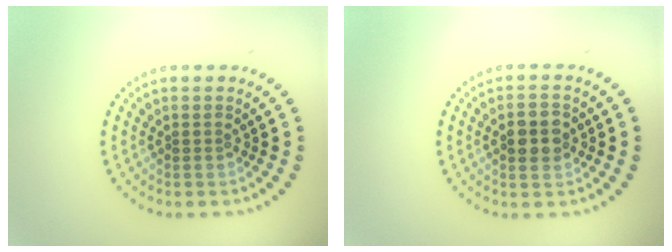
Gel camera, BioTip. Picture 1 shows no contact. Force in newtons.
{"total": 3.3, "press": 3.3, "slide": 0.1}